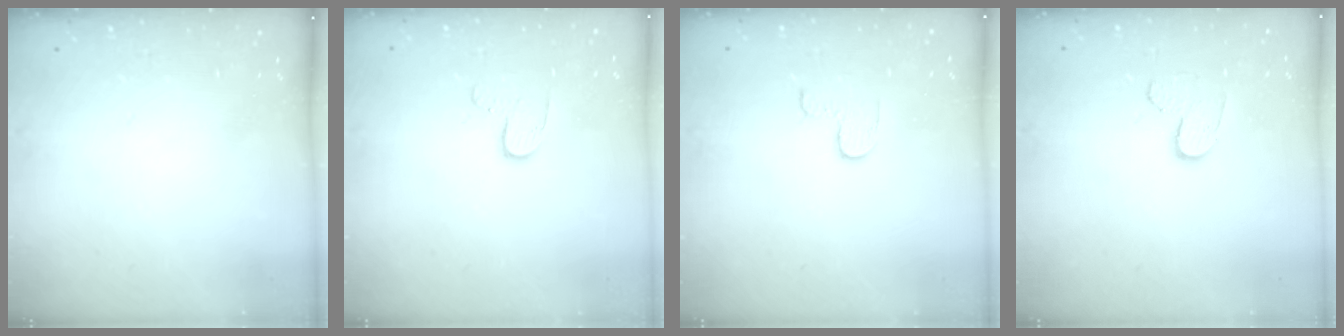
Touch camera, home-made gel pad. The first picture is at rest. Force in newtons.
{"total": 5.9, "press": 5.9, "slide": 0.6}
{"total": 3.0, "press": 3.0, "slide": 0.4}
{"total": 6.3, "press": 6.3, "slide": 0.5}